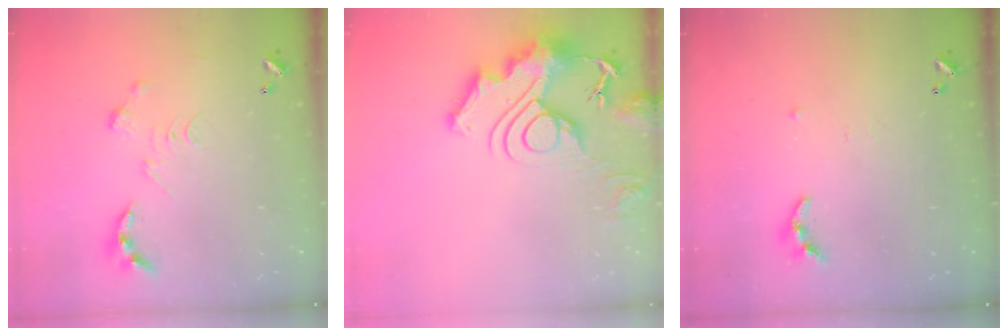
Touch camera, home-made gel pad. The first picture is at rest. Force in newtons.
{"total": 17.0, "press": 16.9, "slide": 1.8}
{"total": 6.8, "press": 6.7, "slide": 0.5}